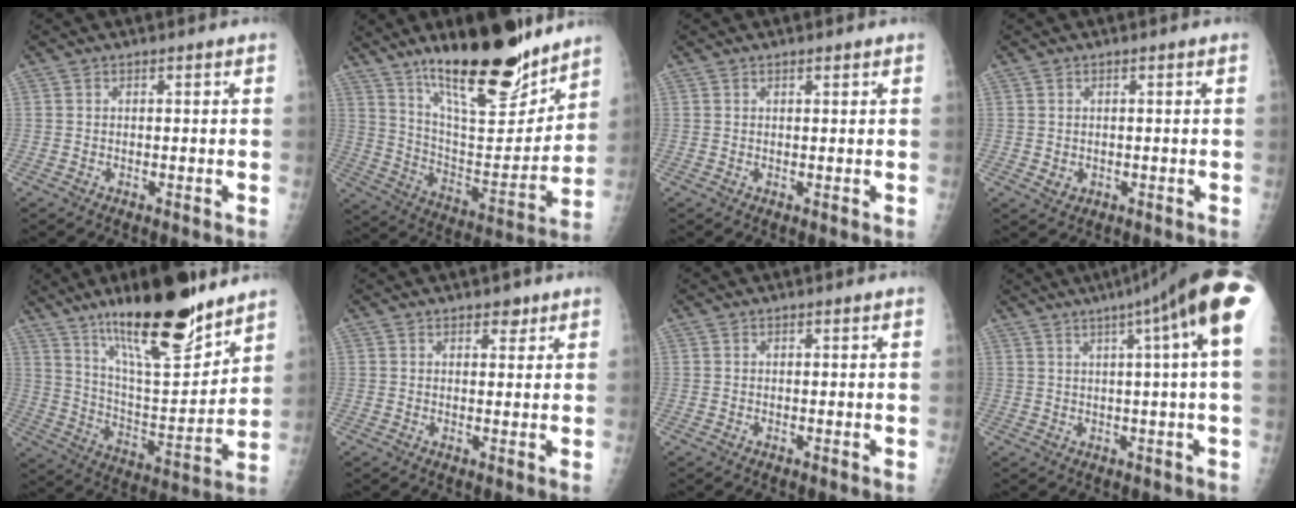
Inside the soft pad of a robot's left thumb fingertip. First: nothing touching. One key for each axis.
{"total": 23.3, "fx": 16.9, "fy": 6.7, "fz": 14.6, "tx": -0.194, "ty": -0.097, "tz": 0.281}
{"total": 0.8, "fx": 0.6, "fy": 0.3, "fz": 0.4, "tx": -0.007, "ty": -0.004, "tz": 0.009}
{"total": 1.7, "fx": 0.0, "fy": 1.4, "fz": 0.8, "tx": -0.011, "ty": -0.001, "tz": 0.007}
{"total": 22.6, "fx": 15.7, "fy": 5.8, "fz": 15.2, "tx": -0.217, "ty": -0.085, "tz": 0.268}
{"total": 2.3, "fx": 1.6, "fy": 1.3, "fz": 1.0, "tx": 0.001, "ty": -0.008, "tz": 0.020}
{"total": 0.0}
{"total": 16.0, "fx": 7.1, "fy": 0.8, "fz": 14.3, "tx": -0.203, "ty": 0.020, "tz": 0.087}